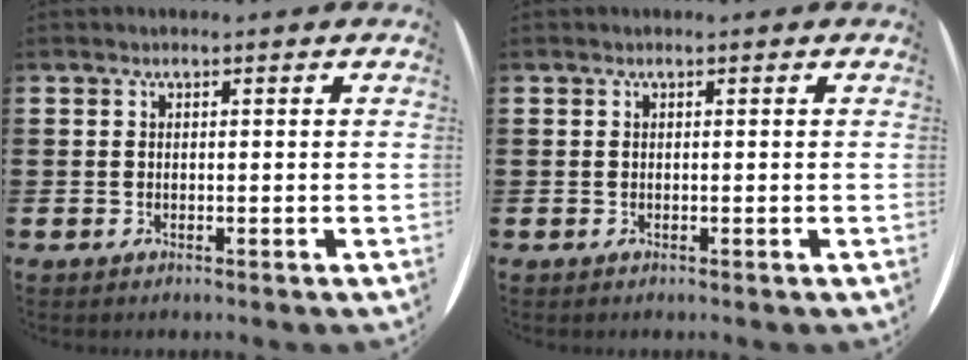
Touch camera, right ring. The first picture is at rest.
{"total": 0.0}